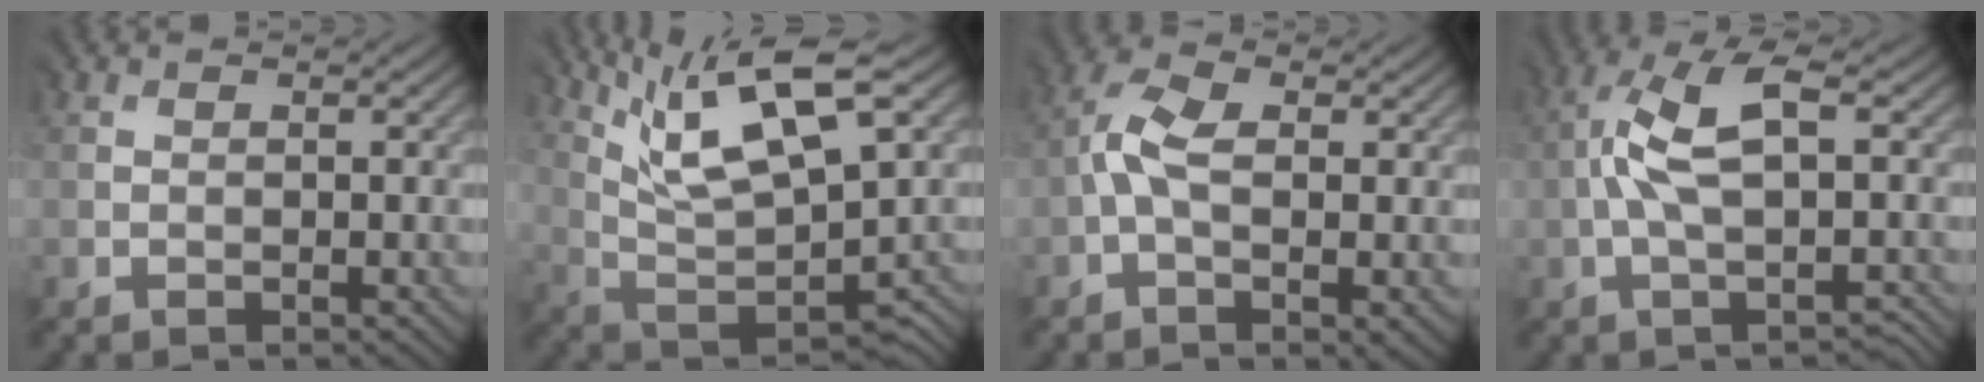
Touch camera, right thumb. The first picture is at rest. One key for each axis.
{"total": 12.9, "fx": 7.9, "fy": 3.6, "fz": 9.6, "tx": -0.175, "ty": 0.007, "tz": 0.141}
{"total": 7.2, "fx": -0.5, "fy": 3.8, "fz": 6.1, "tx": -0.151, "ty": 0.009, "tz": -0.012}
{"total": 6.2, "fx": 0.1, "fy": 2.2, "fz": 5.8, "tx": -0.122, "ty": 0.023, "tz": -0.002}